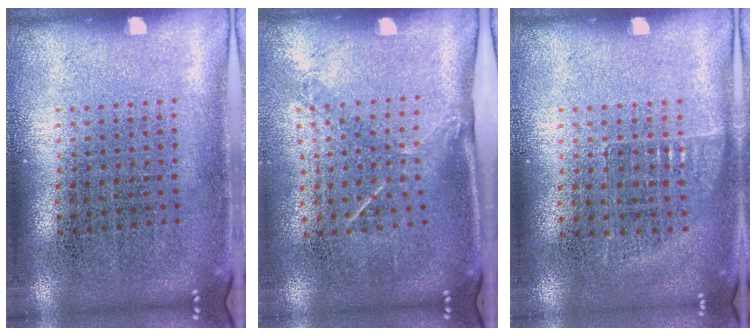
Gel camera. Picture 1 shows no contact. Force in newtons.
{"total": 1.4, "press": 1.0, "slide": 1.1}
{"total": 0.7, "press": 0.7, "slide": 0.1}